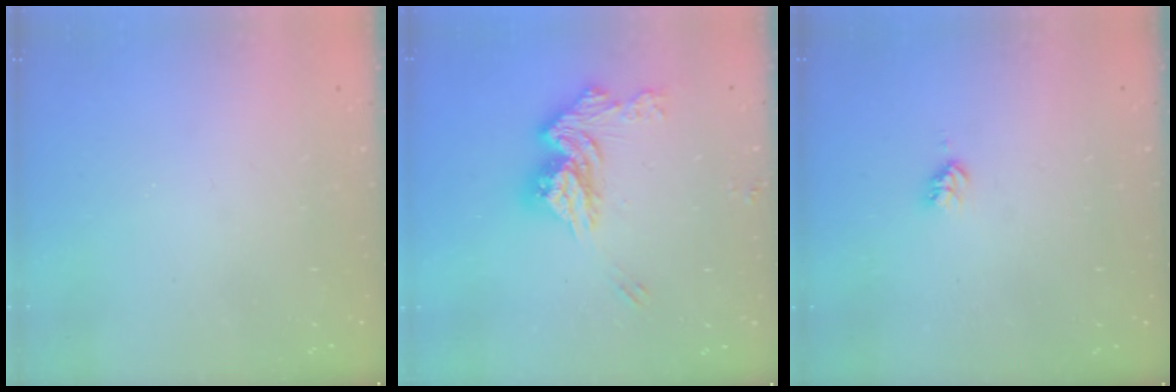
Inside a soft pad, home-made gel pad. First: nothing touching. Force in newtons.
{"total": 14.1, "press": 14.1, "slide": 0.2}
{"total": 2.8, "press": 2.8, "slide": 0.2}